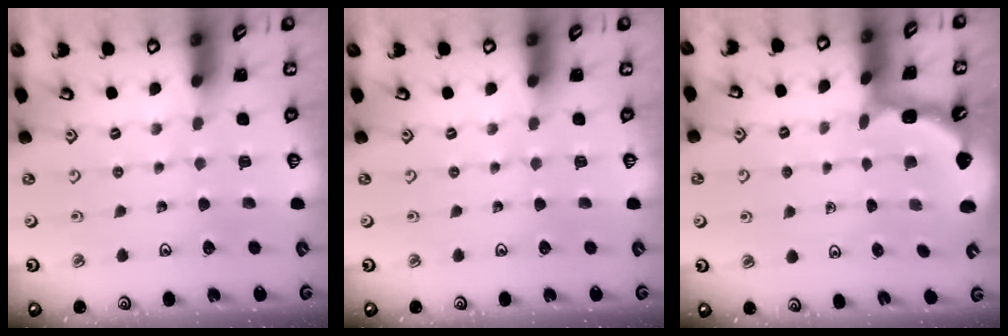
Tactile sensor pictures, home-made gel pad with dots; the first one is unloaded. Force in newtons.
{"total": 0.0}
{"total": 1.9, "press": 1.9, "slide": 0.3}